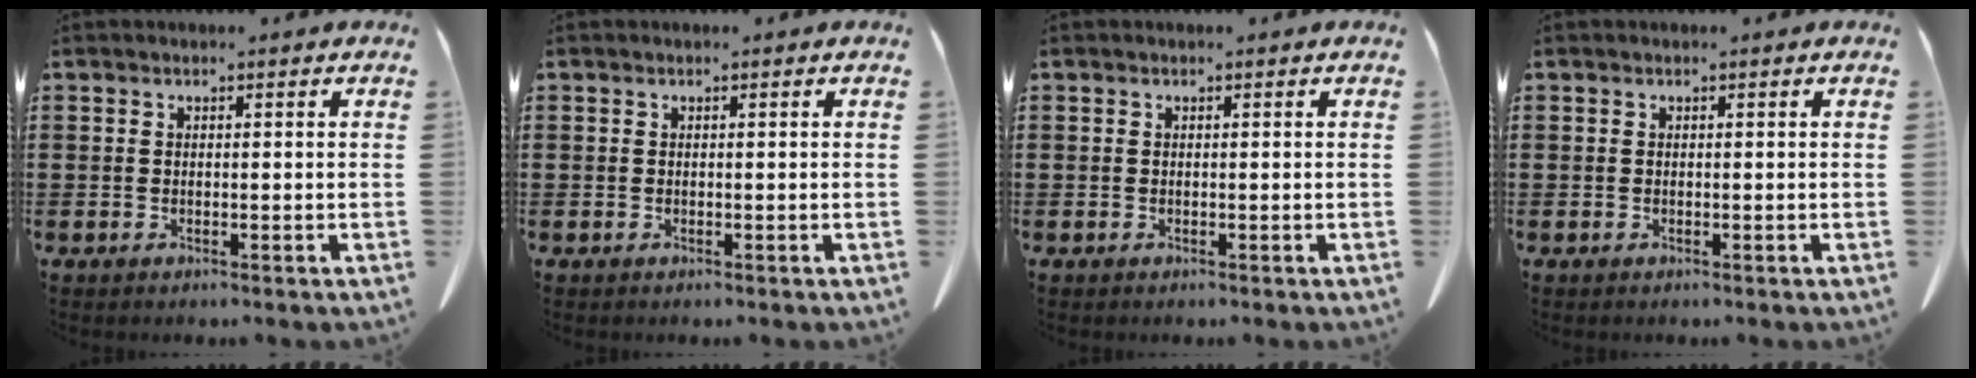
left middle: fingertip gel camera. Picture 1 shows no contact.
{"total": 0.0}
{"total": 0.0}
{"total": 0.0}